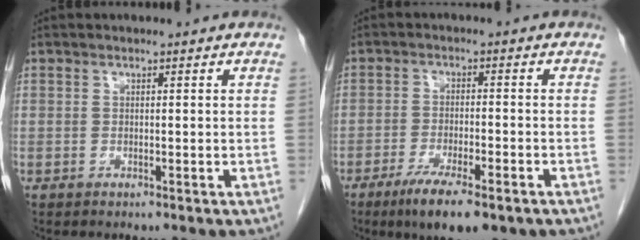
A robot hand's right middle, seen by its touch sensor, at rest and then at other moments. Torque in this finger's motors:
{"motor_torque": [1.10, -1.04, 0.13, 0.08]}